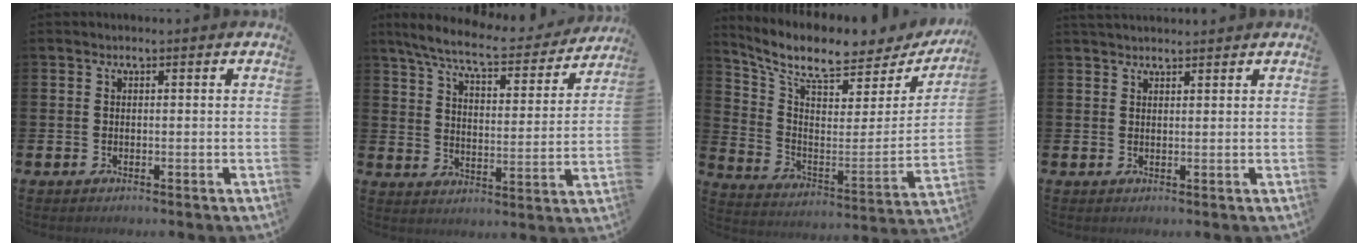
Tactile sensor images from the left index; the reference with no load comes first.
{"total": 8.1, "force": [7.2, 1.0, 3.5], "torque": [-0.095, -0.047, 0.120]}
{"total": 8.7, "force": [7.2, 2.4, 4.2], "torque": [-0.106, -0.061, 0.117]}
{"total": 1.8, "force": [1.8, 0.3, 0.2], "torque": [0.001, -0.006, 0.030]}